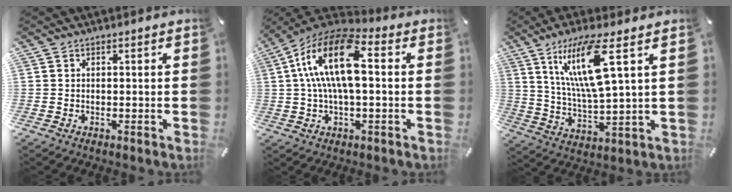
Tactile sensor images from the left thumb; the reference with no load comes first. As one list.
[{"total": 16.4, "force": [2.8, 7.5, 14.3], "torque": [-0.293, 0.004, 0.048]}, {"total": 15.4, "force": [6.8, 2.8, 13.6], "torque": [-0.288, -0.013, 0.103]}]